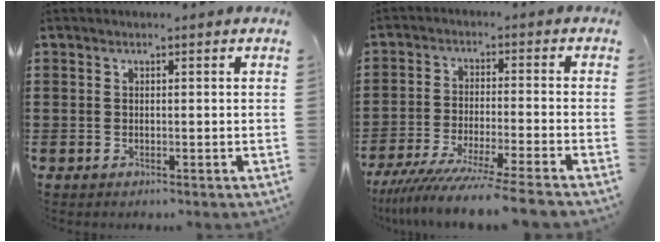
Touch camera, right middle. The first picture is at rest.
{"total": 7.5, "force": [-6.7, -0.8, 3.3], "torque": [-0.065, -0.020, -0.127]}